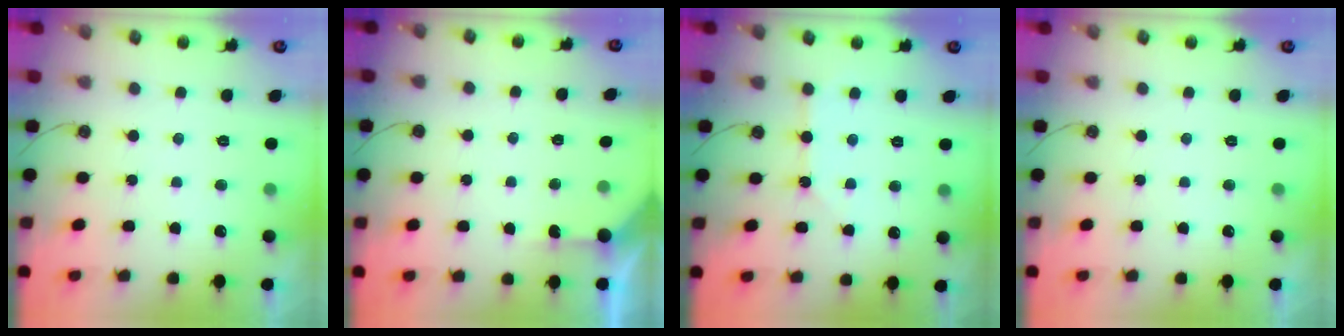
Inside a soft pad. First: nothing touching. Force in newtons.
{"total": 2.0, "press": 1.9, "slide": 0.2}
{"total": 2.7, "press": 2.7, "slide": 0.2}
{"total": 0.0}